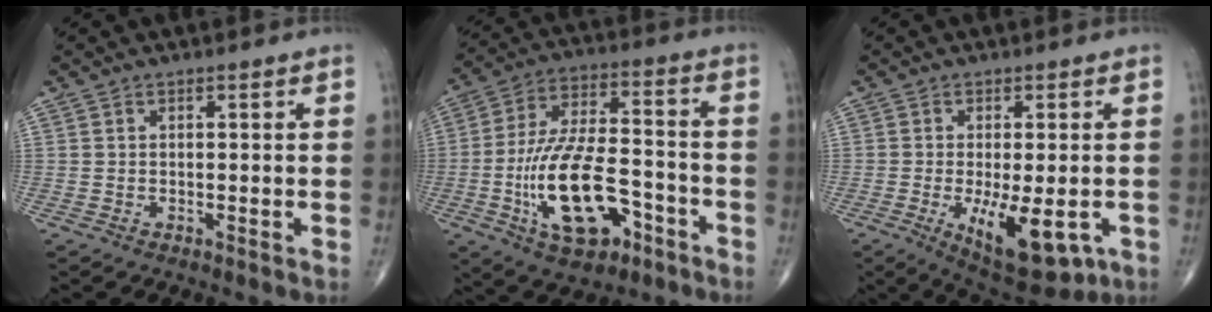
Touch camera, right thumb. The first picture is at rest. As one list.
[{"total": 18.9, "force": [-6.8, 9.0, 15.1], "torque": [-0.267, 0.035, -0.110]}, {"total": 12.5, "force": [-3.9, 5.1, 10.8], "torque": [-0.157, -0.016, -0.043]}]